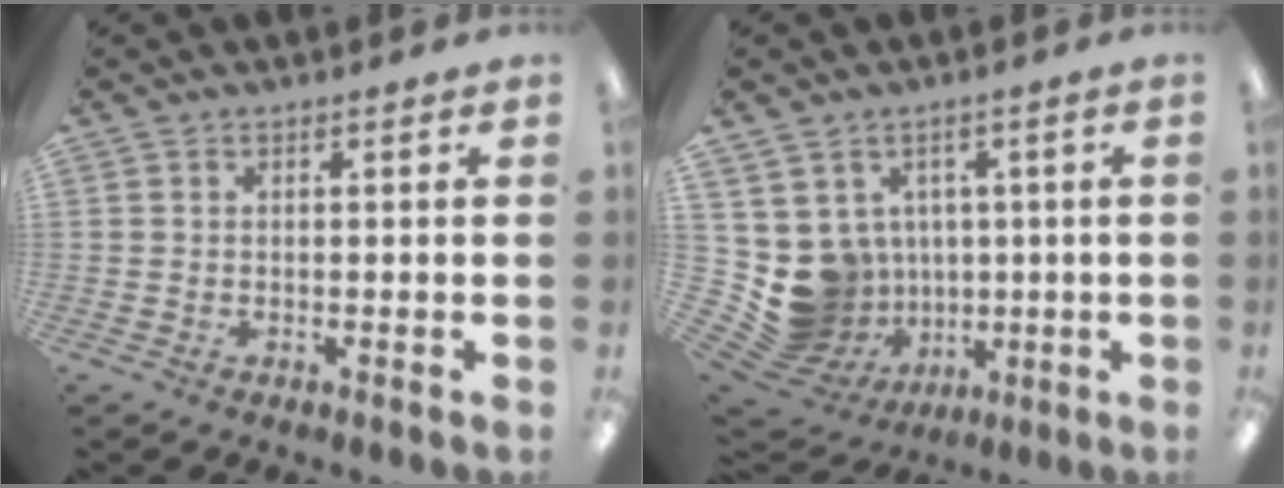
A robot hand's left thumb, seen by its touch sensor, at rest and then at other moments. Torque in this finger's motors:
{"motor_torque": [1.13, 1.24, 0.22, -0.41, 0.00]}